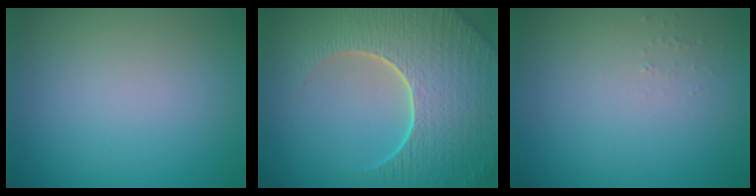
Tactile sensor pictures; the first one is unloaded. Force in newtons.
{"total": 9.2, "press": 6.6, "slide": 6.4}
{"total": 0.5, "press": 0.5, "slide": 0.1}